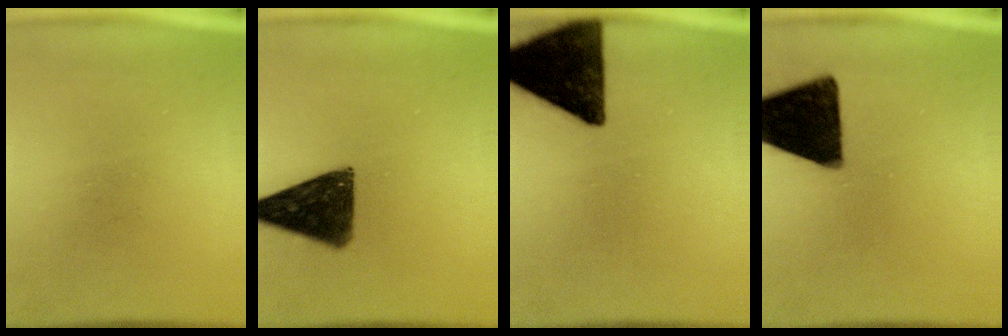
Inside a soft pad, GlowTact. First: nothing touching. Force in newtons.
{"total": 12.3}
{"total": 15.3}
{"total": 17.2}